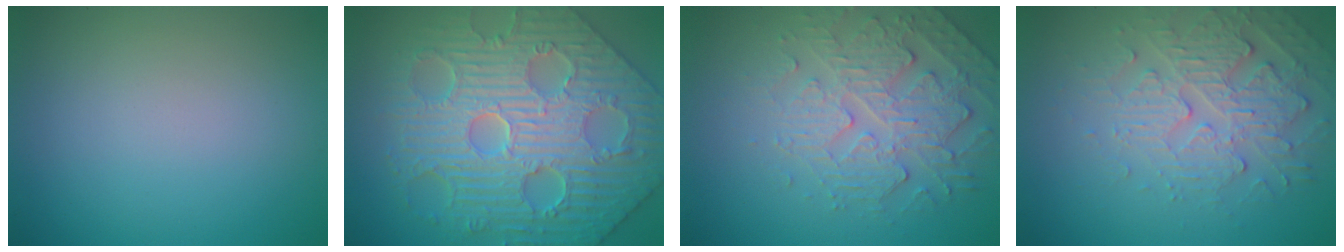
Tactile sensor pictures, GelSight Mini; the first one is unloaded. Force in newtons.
{"total": 10.1, "press": 7.9, "slide": 6.2}
{"total": 4.9, "press": 3.7, "slide": 3.1}
{"total": 4.0, "press": 3.6, "slide": 1.8}